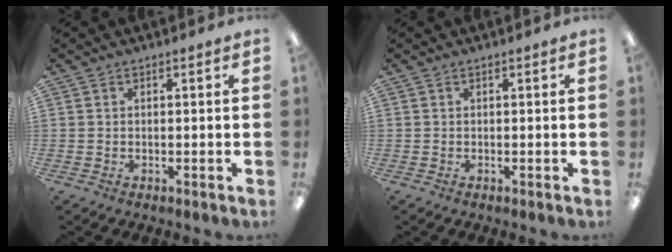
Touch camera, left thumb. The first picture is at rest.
{"total": 0.0}